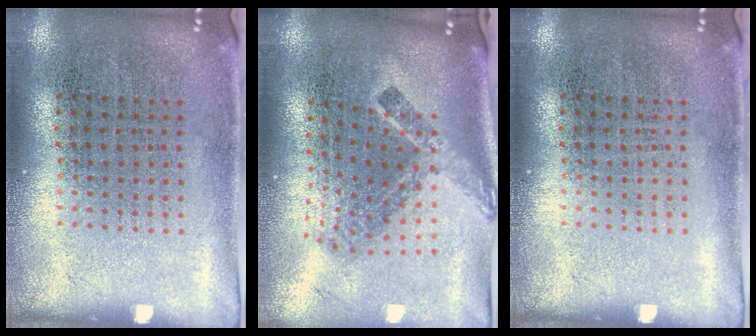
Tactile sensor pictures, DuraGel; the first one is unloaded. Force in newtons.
{"total": 2.4, "press": 1.6, "slide": 1.8}
{"total": 0.0}